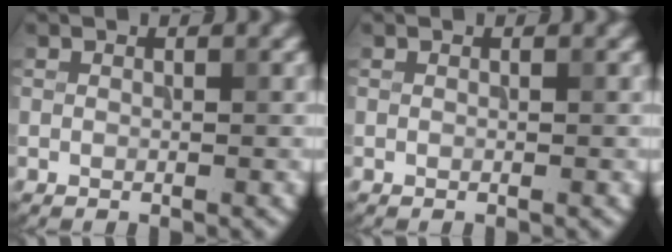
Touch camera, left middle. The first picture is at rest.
{"total": 0.0}